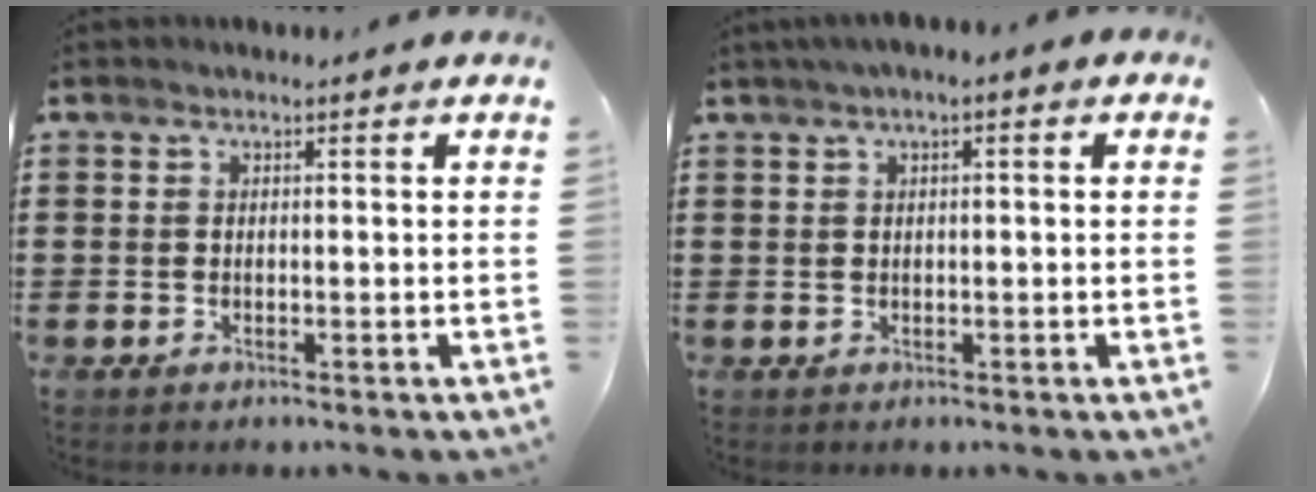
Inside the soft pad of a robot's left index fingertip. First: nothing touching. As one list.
[{"total": 1.5, "force": [0.0, 0.2, 1.4], "torque": [-0.025, -0.001, -0.001]}]